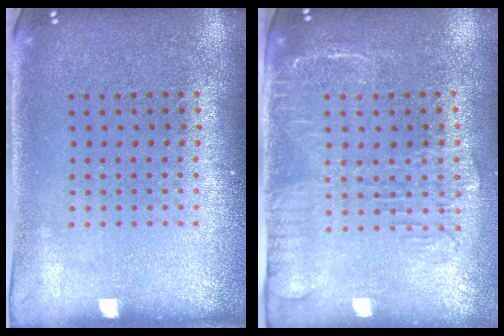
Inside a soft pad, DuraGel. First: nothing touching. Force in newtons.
{"total": 1.9, "press": 1.6, "slide": 1.0}